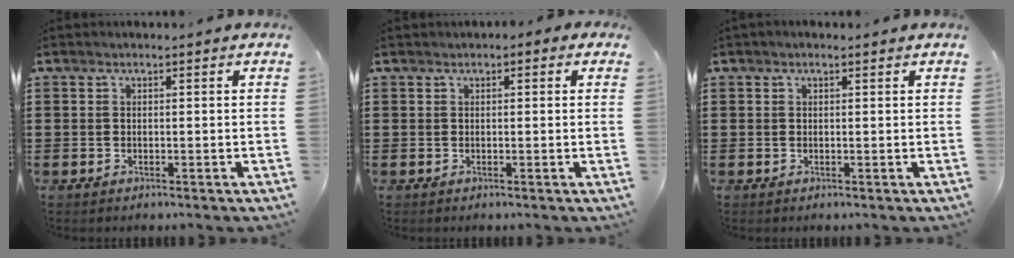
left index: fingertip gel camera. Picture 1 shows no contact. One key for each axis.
{"total": 0.8, "fx": 0.3, "fy": 0.6, "fz": 0.5, "tx": -0.011, "ty": 0.007, "tz": 0.004}
{"total": 0.6, "fx": 0.4, "fy": 0.2, "fz": 0.5, "tx": -0.009, "ty": 0.003, "tz": 0.008}